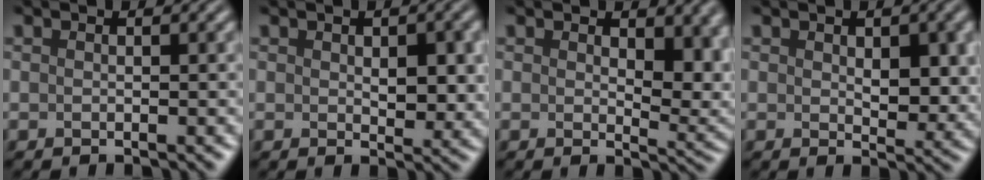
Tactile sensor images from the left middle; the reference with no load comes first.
{"total": 3.9, "force": [0.5, 2.1, 3.3], "torque": [-0.043, -0.005, 0.011]}
{"total": 5.5, "force": [1.7, 3.2, 4.2], "torque": [-0.053, -0.014, 0.030]}
{"total": 4.3, "force": [0.7, 2.3, 3.6], "torque": [-0.047, -0.007, 0.016]}